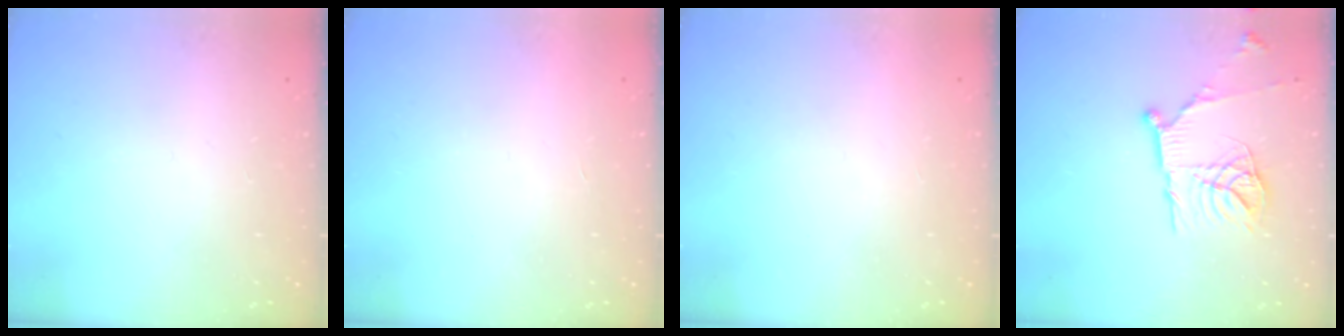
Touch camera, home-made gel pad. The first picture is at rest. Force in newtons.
{"total": 1.6, "press": 1.6, "slide": 0.1}
{"total": 1.5, "press": 1.5, "slide": 0.1}
{"total": 15.2, "press": 15.2, "slide": 0.8}